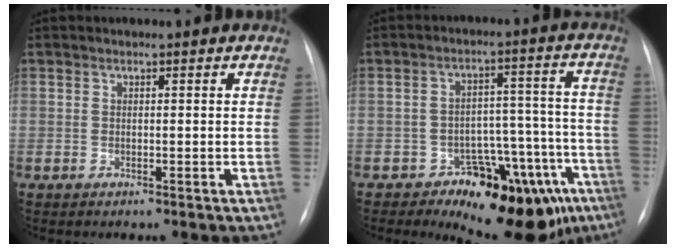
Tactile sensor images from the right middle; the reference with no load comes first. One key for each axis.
{"total": 15.1, "fx": -9.6, "fy": 6.9, "fz": 9.4, "tx": -0.079, "ty": 0.061, "tz": -0.127}